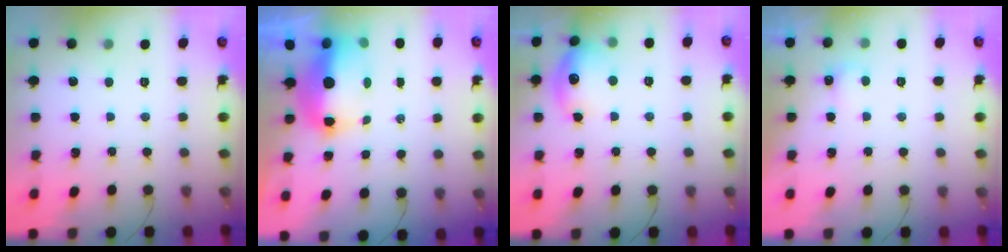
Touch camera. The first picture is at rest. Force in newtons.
{"total": 10.7, "press": 10.5, "slide": 2.3}
{"total": 13.7, "press": 13.6, "slide": 1.0}
{"total": 3.1, "press": 3.0, "slide": 0.7}